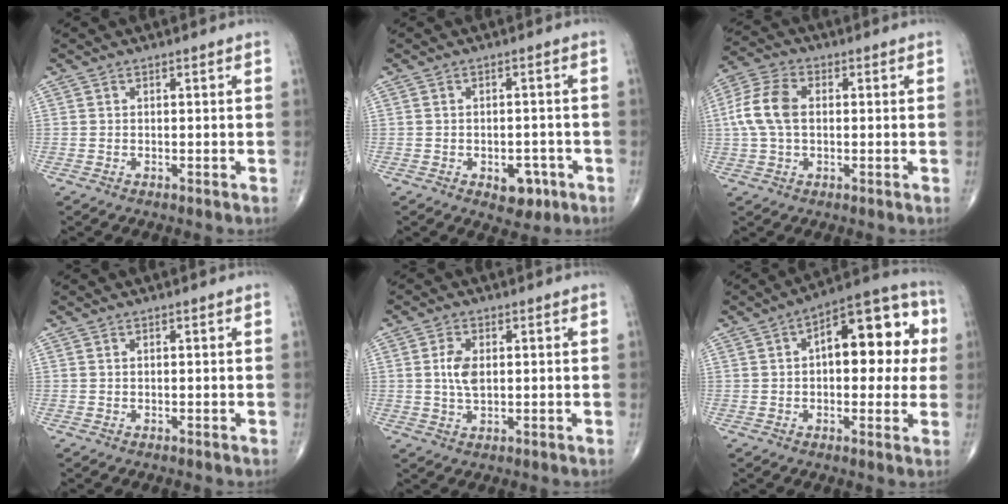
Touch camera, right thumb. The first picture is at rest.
{"total": 5.5, "force": [-2.4, 3.2, 3.7], "torque": [-0.026, 0.012, -0.025]}
{"total": 8.7, "force": [0.5, 5.4, 6.8], "torque": [-0.152, 0.021, 0.006]}
{"total": 0.0}
{"total": 4.8, "force": [0.6, 2.7, 4.0], "torque": [-0.081, -0.002, 0.011]}
{"total": 16.9, "force": [2.8, 8.3, 14.4], "torque": [-0.155, 0.031, 0.031]}